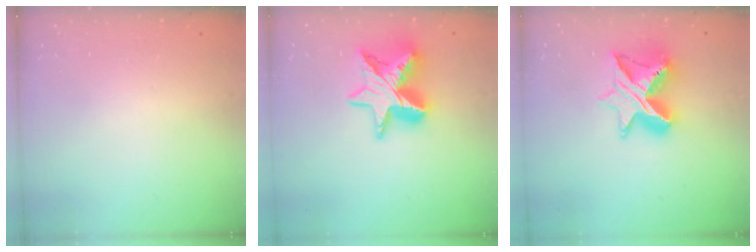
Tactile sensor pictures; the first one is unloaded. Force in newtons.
{"total": 15.2, "press": 15.2, "slide": 1.4}
{"total": 12.6, "press": 12.6, "slide": 0.7}